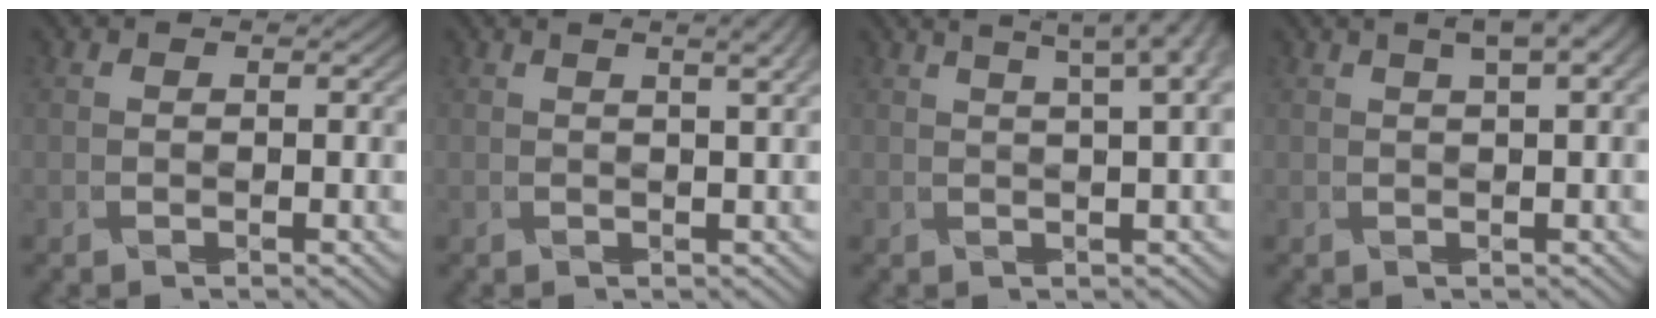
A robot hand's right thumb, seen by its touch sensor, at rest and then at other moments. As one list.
[{"total": 2.7, "force": [1.2, 0.4, 2.4], "torque": [-0.035, 0.005, 0.025]}, {"total": 6.8, "force": [3.6, 1.2, 5.7], "torque": [-0.073, 0.025, 0.047]}, {"total": 3.9, "force": [1.7, 0.9, 3.4], "torque": [-0.068, 0.008, 0.029]}]